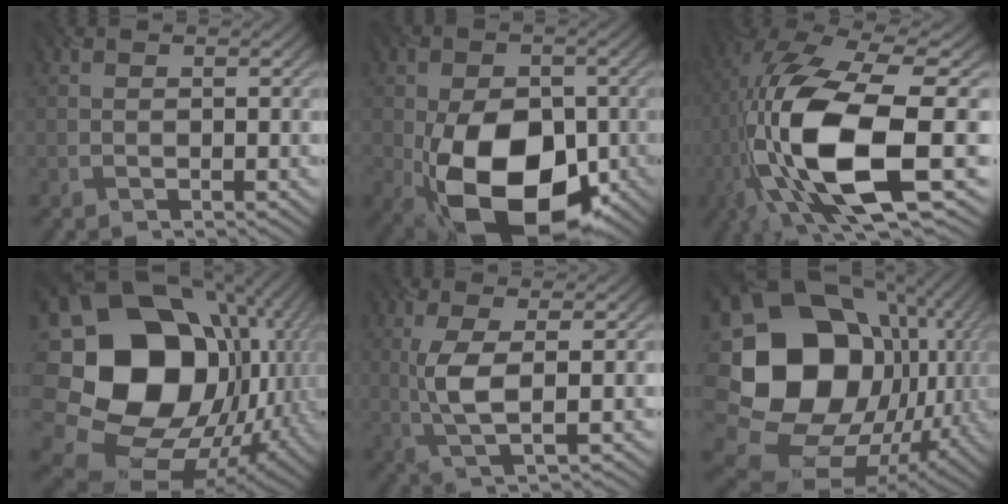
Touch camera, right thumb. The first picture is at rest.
{"total": 14.4, "force": [-4.4, 9.2, 10.1], "torque": [-0.170, -0.039, -0.066]}
{"total": 16.8, "force": [-3.5, 5.8, 15.4], "torque": [-0.327, -0.006, -0.046]}
{"total": 21.8, "force": [1.1, 18.2, 12.0], "torque": [-0.291, -0.032, 0.059]}
{"total": 5.0, "force": [0.3, 1.5, 4.7], "torque": [-0.113, -0.001, 0.007]}
{"total": 19.9, "force": [1.4, 16.5, 11.0], "torque": [-0.253, -0.030, 0.062]}